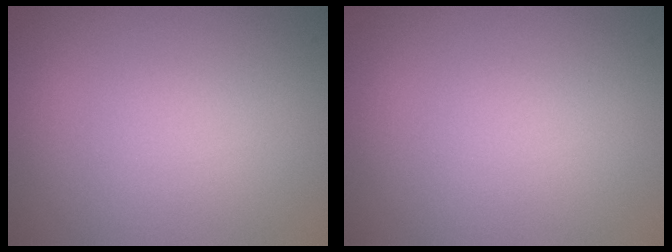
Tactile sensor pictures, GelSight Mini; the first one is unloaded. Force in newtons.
{"total": 0.0}